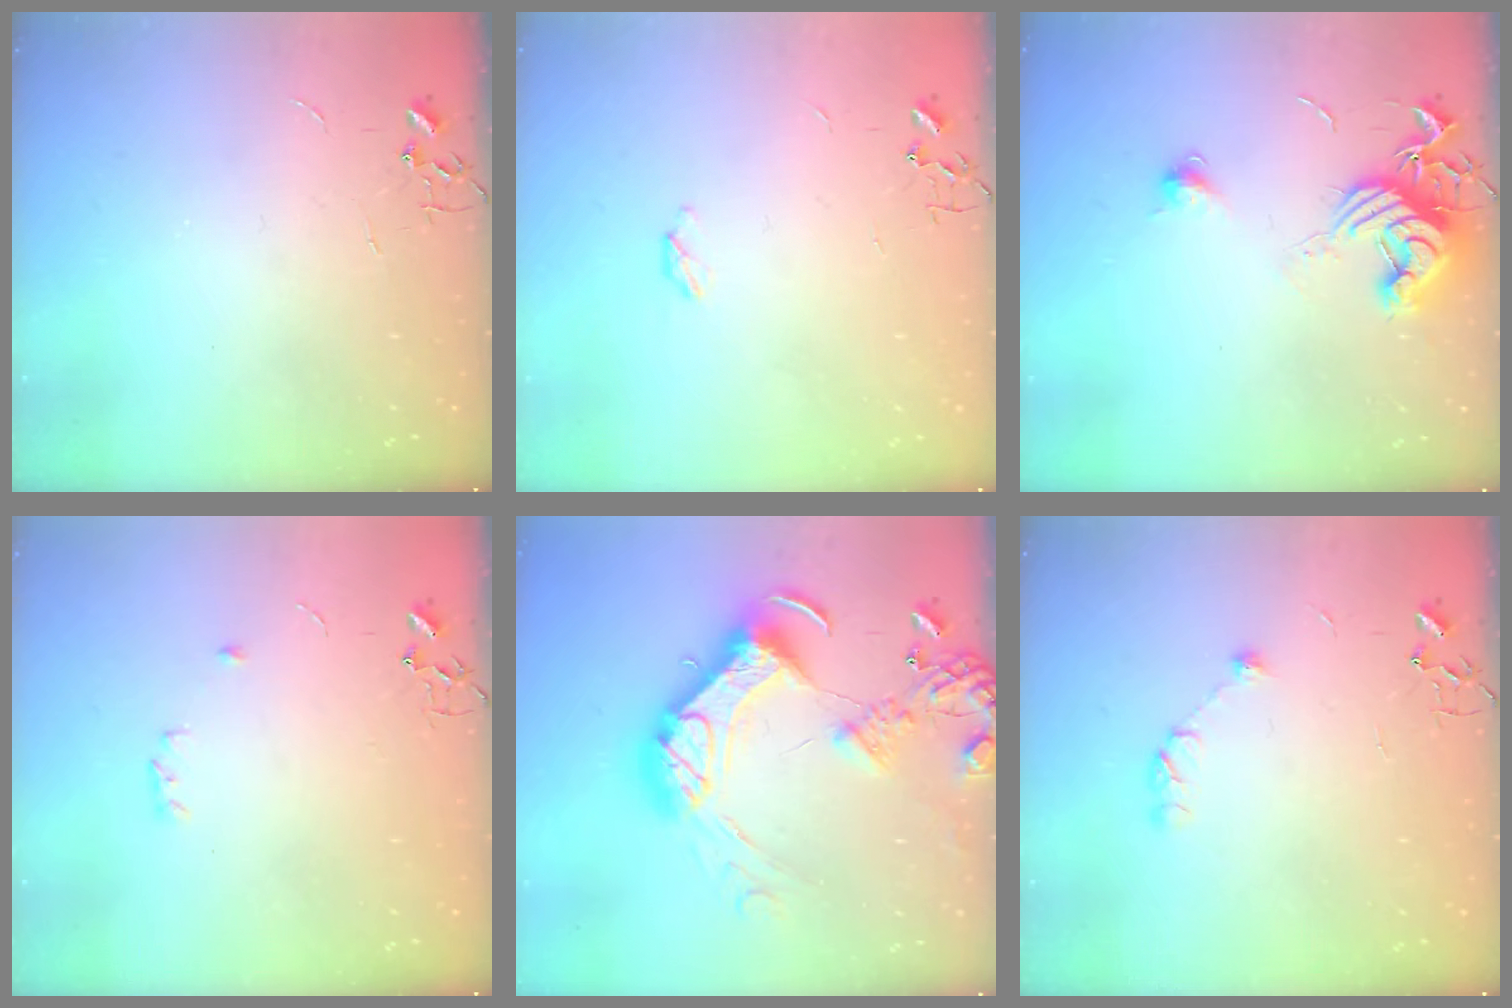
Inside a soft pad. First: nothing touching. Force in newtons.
{"total": 2.9, "press": 2.9, "slide": 0.5}
{"total": 12.9, "press": 12.9, "slide": 0.5}
{"total": 4.0, "press": 3.8, "slide": 1.3}
{"total": 23.5, "press": 23.3, "slide": 3.0}
{"total": 5.7, "press": 5.6, "slide": 0.6}